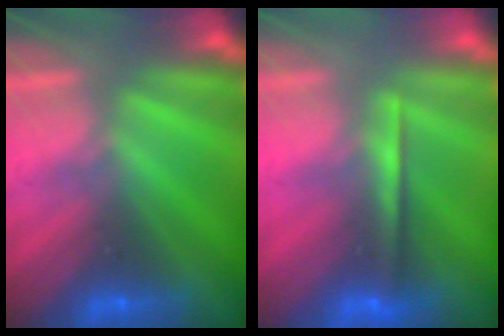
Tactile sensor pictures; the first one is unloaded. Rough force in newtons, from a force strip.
{"total": 1.3}